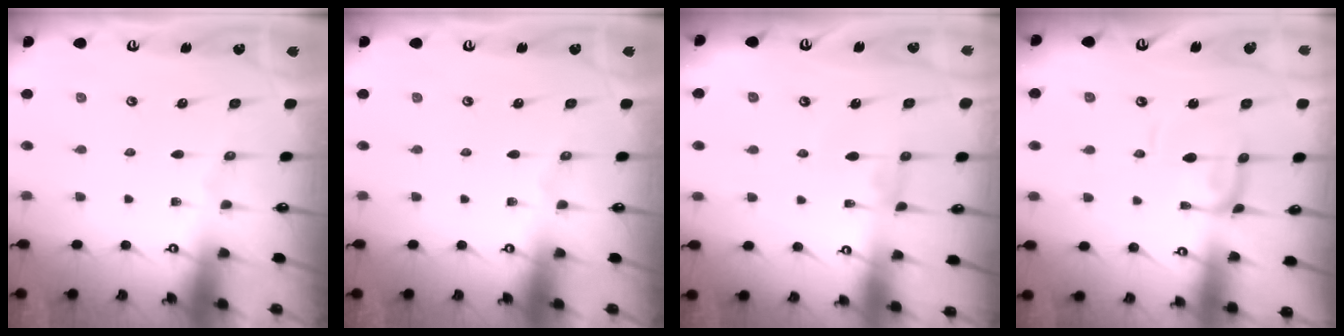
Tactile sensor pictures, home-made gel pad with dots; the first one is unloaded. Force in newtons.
{"total": 0.0}
{"total": 0.0}
{"total": 0.0}